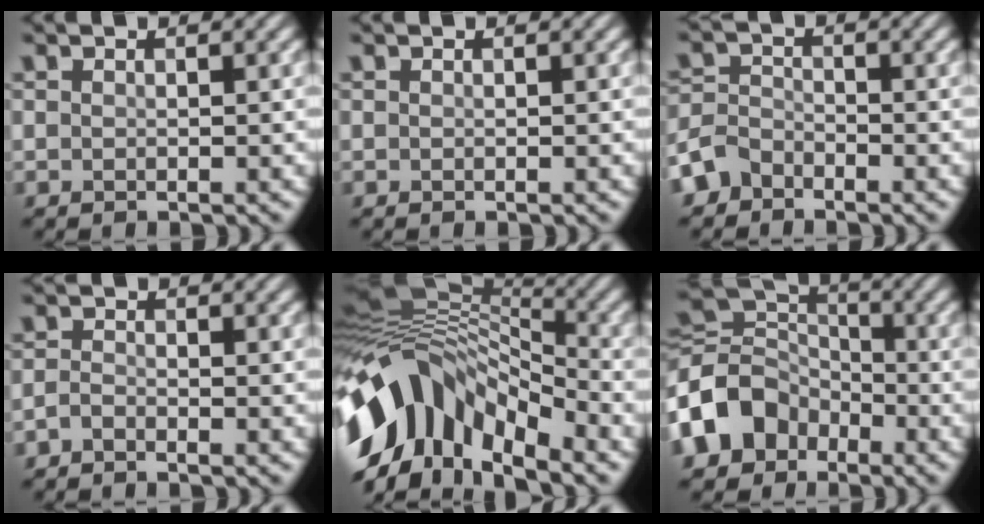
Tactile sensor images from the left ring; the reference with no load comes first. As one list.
[{"total": 0.0}, {"total": 2.7, "force": [-2.1, 1.6, 0.6], "torque": [-0.010, 0.007, -0.053]}, {"total": 1.0, "force": [-0.8, 0.3, 0.4], "torque": [-0.009, 0.000, -0.021]}, {"total": 13.3, "force": [-5.2, 8.1, 9.3], "torque": [-0.178, 0.020, -0.107]}, {"total": 7.7, "force": [-3.3, 6.2, 3.3], "torque": [-0.066, 0.008, -0.083]}]